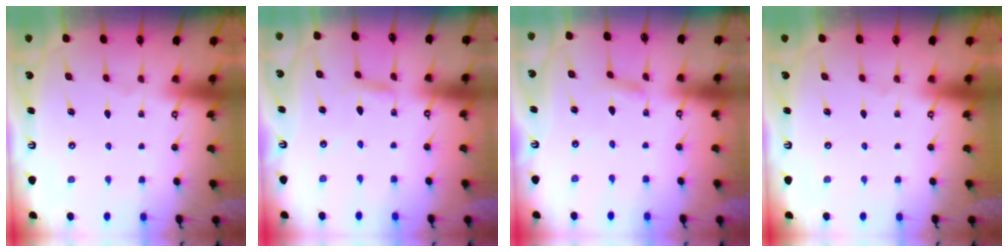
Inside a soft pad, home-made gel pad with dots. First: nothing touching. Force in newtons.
{"total": 2.7, "press": 2.7, "slide": 0.2}
{"total": 3.3, "press": 3.2, "slide": 0.4}
{"total": 0.0}